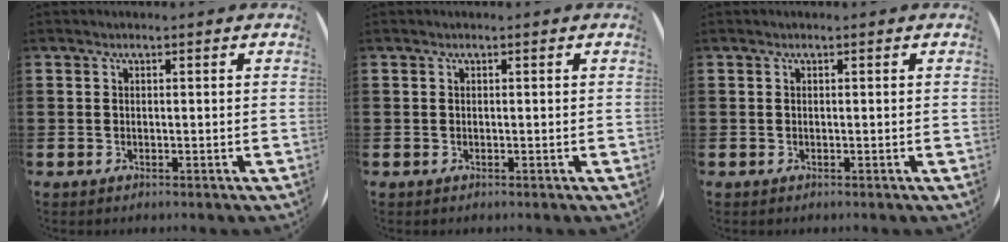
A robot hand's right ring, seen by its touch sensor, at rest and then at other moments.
{"total": 0.0}
{"total": 0.0}